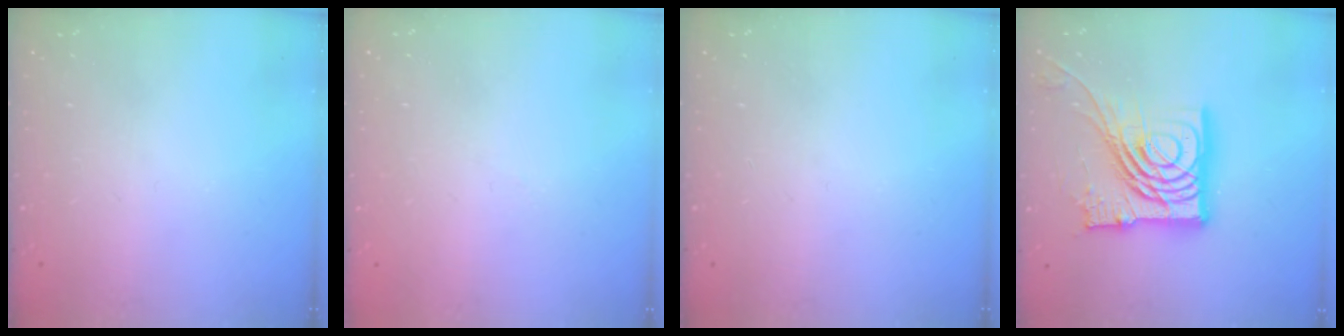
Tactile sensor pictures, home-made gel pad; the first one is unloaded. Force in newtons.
{"total": 1.8, "press": 1.6, "slide": 0.6}
{"total": 0.0}
{"total": 23.8, "press": 23.6, "slide": 2.4}